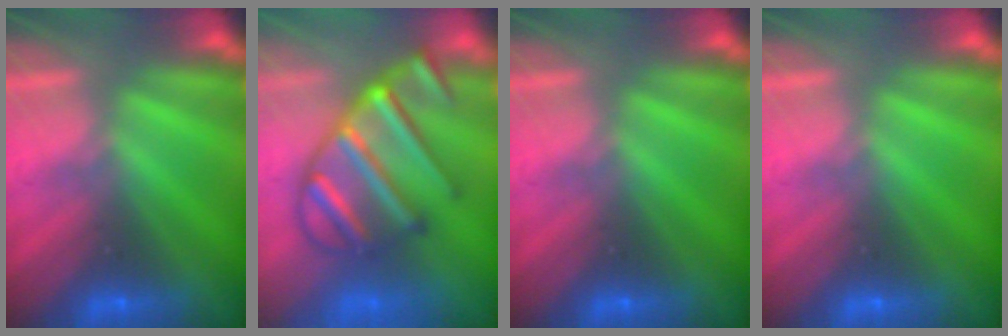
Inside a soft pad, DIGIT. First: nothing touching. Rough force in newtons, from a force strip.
{"total": 6.9}
{"total": 0.0}
{"total": 0.0}